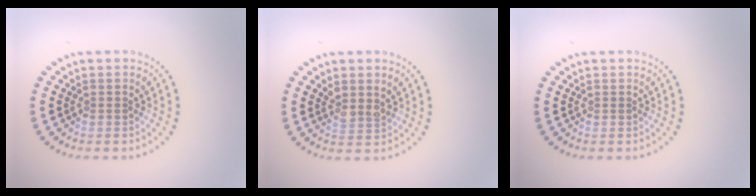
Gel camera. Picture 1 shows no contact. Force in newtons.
{"total": 1.8, "press": 1.5, "slide": 1.0}
{"total": 0.0}